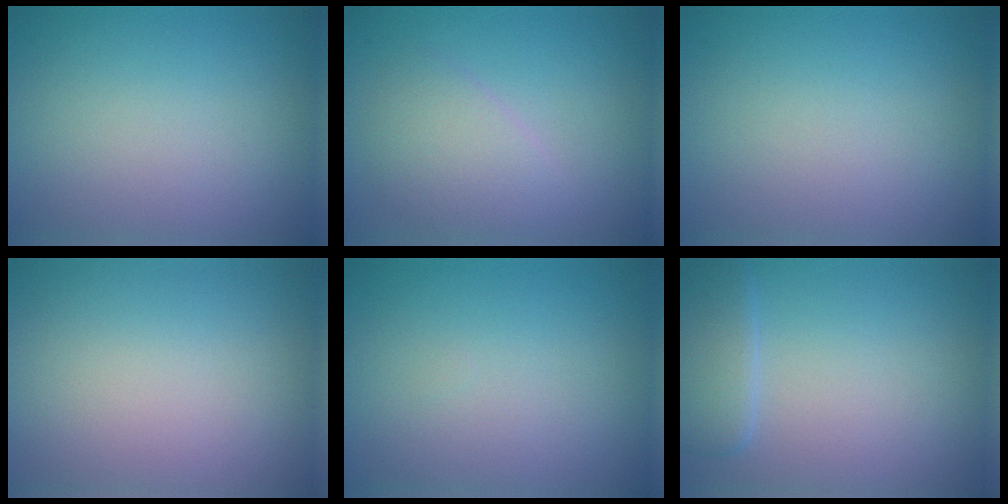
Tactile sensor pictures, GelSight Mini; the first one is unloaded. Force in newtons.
{"total": 3.0, "press": 3.0, "slide": 0.0}
{"total": 0.0}
{"total": 0.0}
{"total": 0.0}
{"total": 2.4, "press": 1.7, "slide": 1.7}